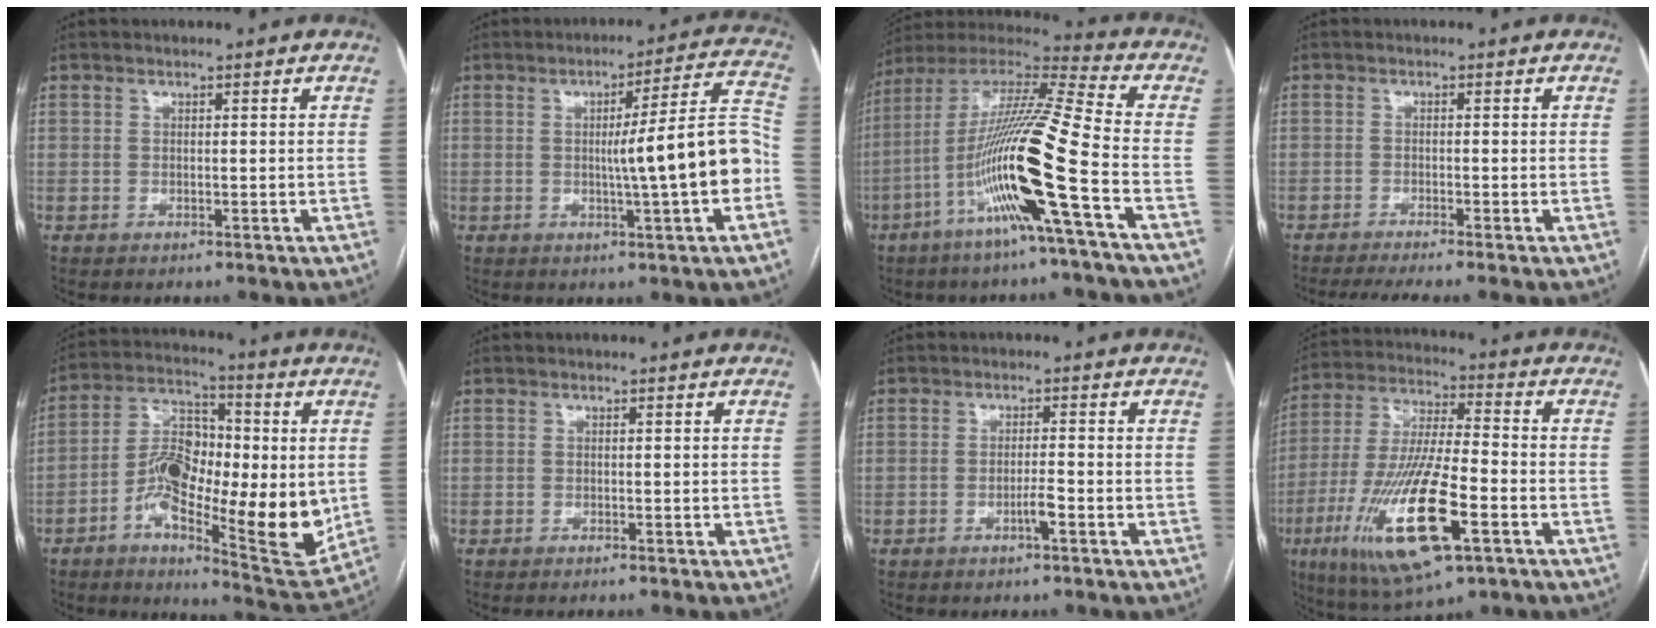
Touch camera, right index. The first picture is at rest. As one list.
[{"total": 13.2, "force": [-2.1, -0.6, 13.0], "torque": [-0.179, 0.016, -0.032]}, {"total": 18.4, "force": [-6.7, -1.4, 17.0], "torque": [-0.329, -0.006, -0.134]}, {"total": 5.1, "force": [-4.3, -0.7, 2.7], "torque": [-0.038, -0.010, -0.068]}, {"total": 18.8, "force": [-2.3, 6.9, 17.3], "torque": [-0.292, 0.008, -0.035]}, {"total": 0.6, "force": [-0.5, -0.2, 0.2], "torque": [-0.008, 0.000, -0.010]}, {"total": 2.3, "force": [-1.2, 0.0, 2.0], "torque": [-0.032, 0.002, -0.020]}, {"total": 19.0, "force": [-7.3, 4.0, 17.1], "torque": [-0.366, -0.026, -0.124]}]